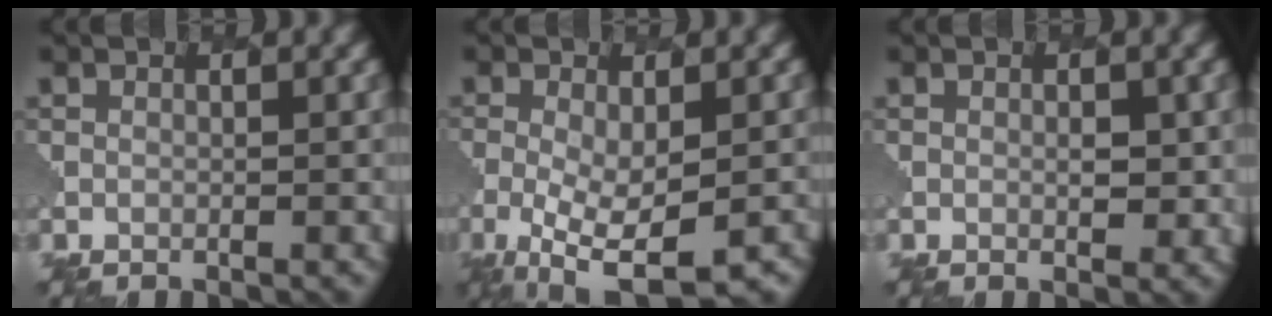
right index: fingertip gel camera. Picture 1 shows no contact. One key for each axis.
{"total": 8.0, "fx": -2.7, "fy": 3.6, "fz": 6.6, "tx": -0.126, "ty": -0.033, "tz": -0.028}
{"total": 1.7, "fx": 0.4, "fy": 0.9, "fz": 1.4, "tx": -0.017, "ty": -0.004, "tz": 0.008}